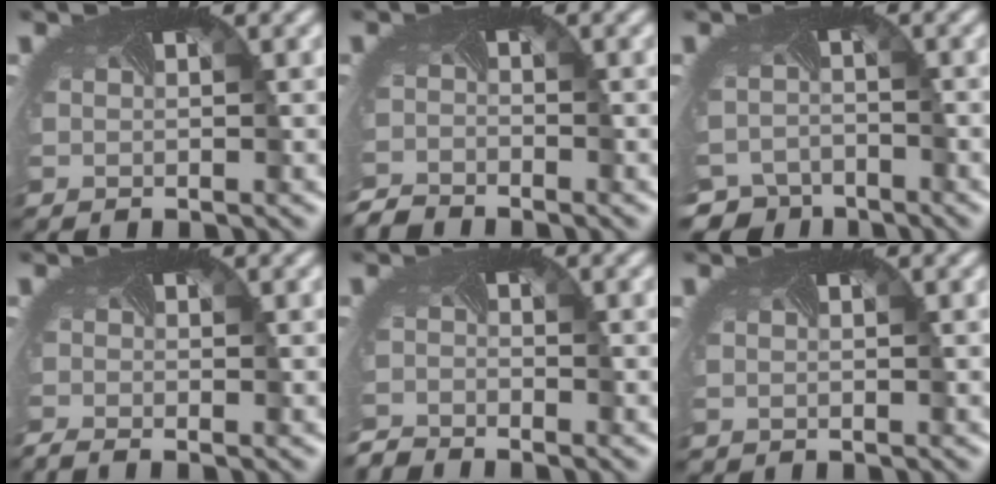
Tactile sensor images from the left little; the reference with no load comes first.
{"total": 2.8, "force": [-2.7, 0.1, -0.3], "torque": [-0.008, -0.020, -0.059]}
{"total": 5.4, "force": [-4.7, 2.5, 0.9], "torque": [-0.019, -0.028, -0.075]}
{"total": 2.1, "force": [-1.9, 0.2, 0.8], "torque": [-0.019, -0.018, -0.036]}
{"total": 2.7, "force": [-2.7, -0.1, -0.5], "torque": [-0.003, -0.020, -0.059]}
{"total": 0.0}